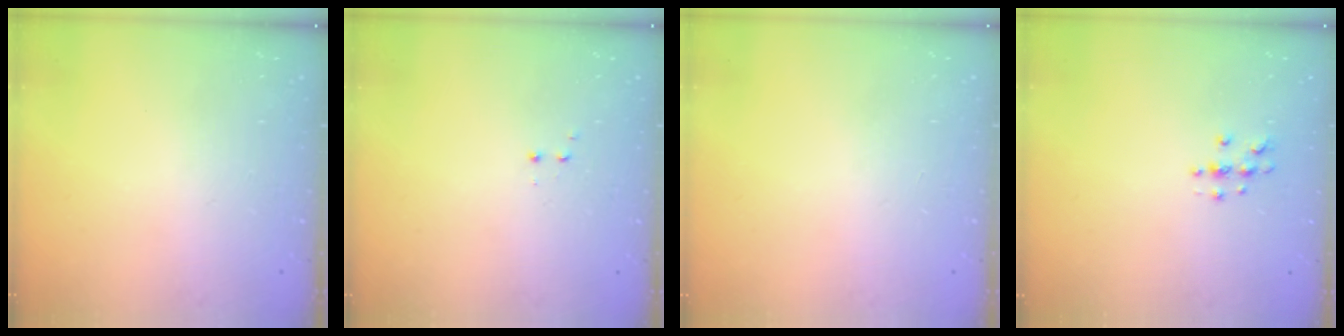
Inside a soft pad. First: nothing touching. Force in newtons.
{"total": 1.2, "press": 1.1, "slide": 0.5}
{"total": 0.0}
{"total": 4.2, "press": 4.2, "slide": 0.5}